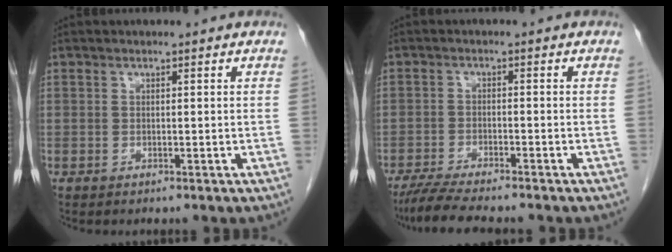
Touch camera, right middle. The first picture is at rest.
{"total": 7.4, "force": [-6.4, 0.4, 3.6], "torque": [-0.065, -0.020, -0.107]}